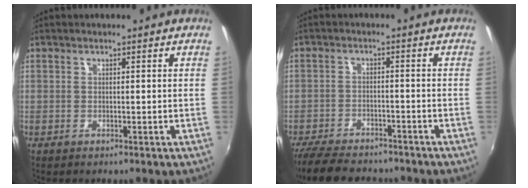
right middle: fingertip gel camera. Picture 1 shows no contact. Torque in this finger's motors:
{"motor_torque": [0.87, -1.27, 0.05, 0.03]}